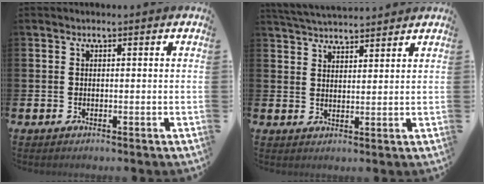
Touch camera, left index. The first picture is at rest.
{"total": 4.1, "force": [4.1, 0.3, 0.2], "torque": [-0.006, -0.021, 0.074]}